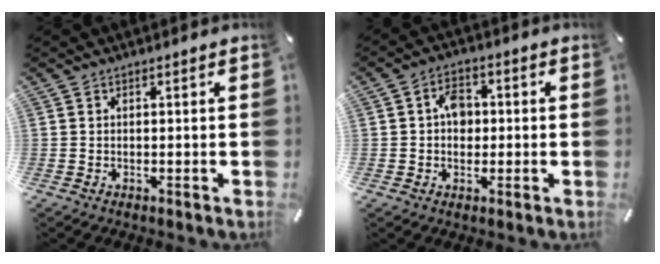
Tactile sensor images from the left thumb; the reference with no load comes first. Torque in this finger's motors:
{"motor_torque": [0.04, 0.07, 0.03, 0.00, 0.03]}